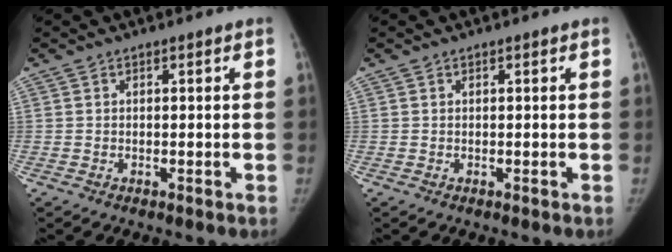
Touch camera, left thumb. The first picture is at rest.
{"total": 0.0}